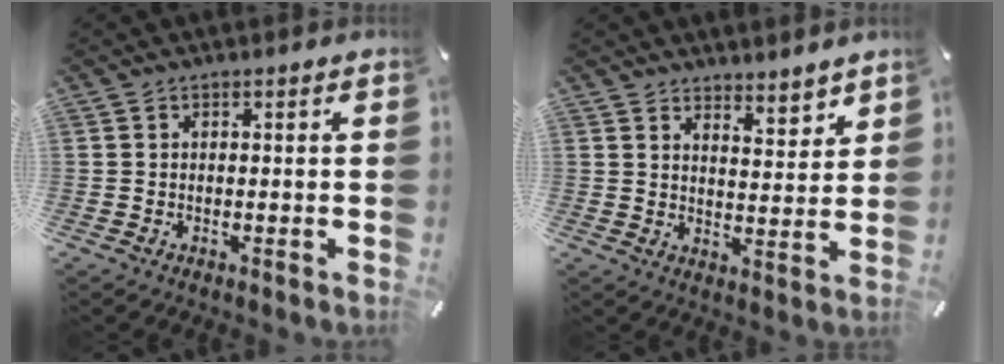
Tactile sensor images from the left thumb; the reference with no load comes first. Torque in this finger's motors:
{"motor_torque": [-0.25, -0.15, 0.01, -0.14, 0.07]}